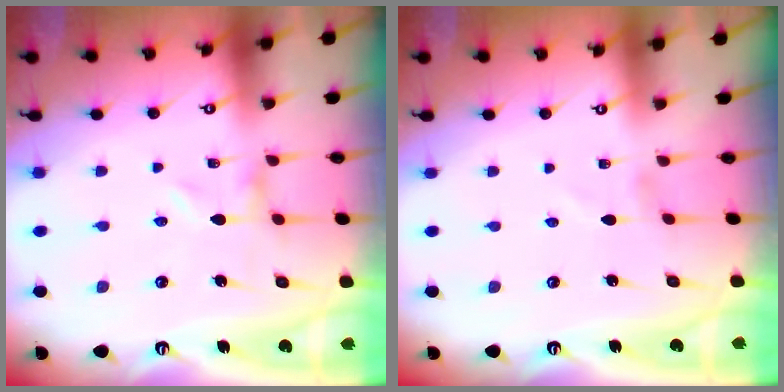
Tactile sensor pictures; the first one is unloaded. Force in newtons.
{"total": 1.4, "press": 1.4, "slide": 0.2}